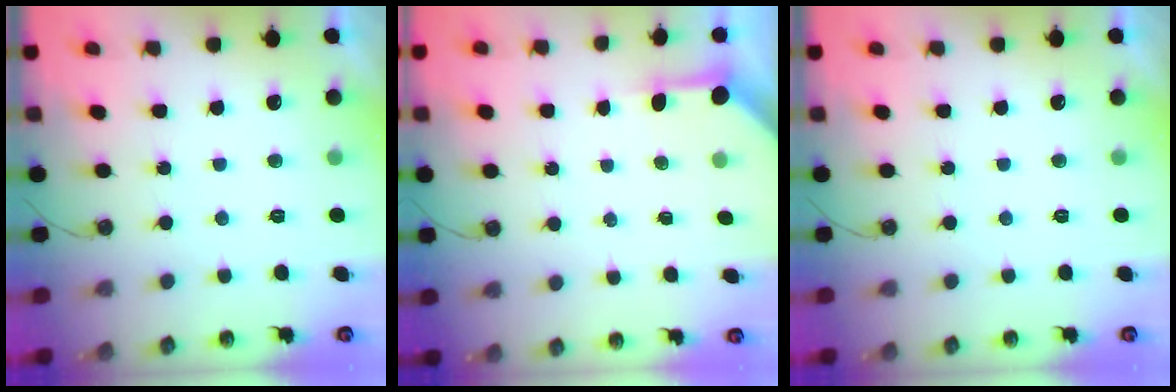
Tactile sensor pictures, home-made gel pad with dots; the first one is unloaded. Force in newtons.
{"total": 3.3, "press": 3.2, "slide": 0.3}
{"total": 0.0}